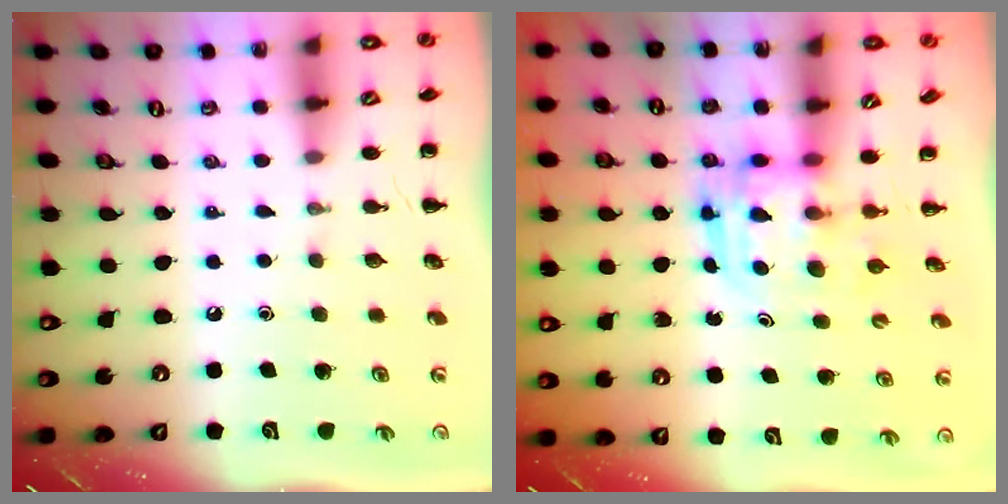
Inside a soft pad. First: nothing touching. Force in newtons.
{"total": 3.0, "press": 3.0, "slide": 0.3}